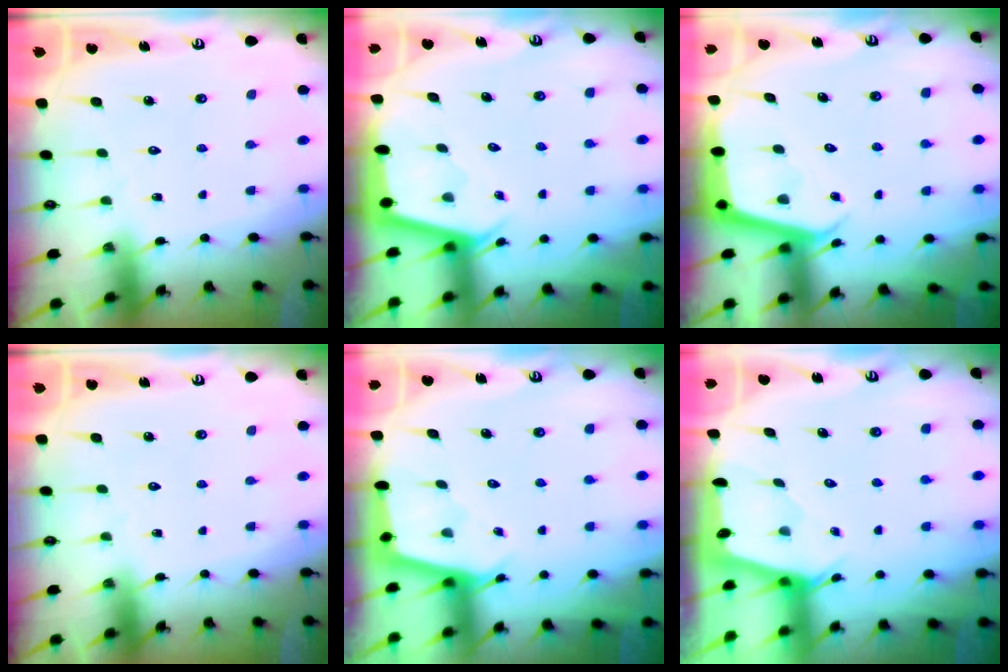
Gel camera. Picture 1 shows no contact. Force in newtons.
{"total": 2.7, "press": 2.7, "slide": 0.2}
{"total": 3.9, "press": 3.9, "slide": 0.2}
{"total": 0.0}
{"total": 2.8, "press": 2.7, "slide": 0.3}
{"total": 2.1, "press": 2.1, "slide": 0.3}